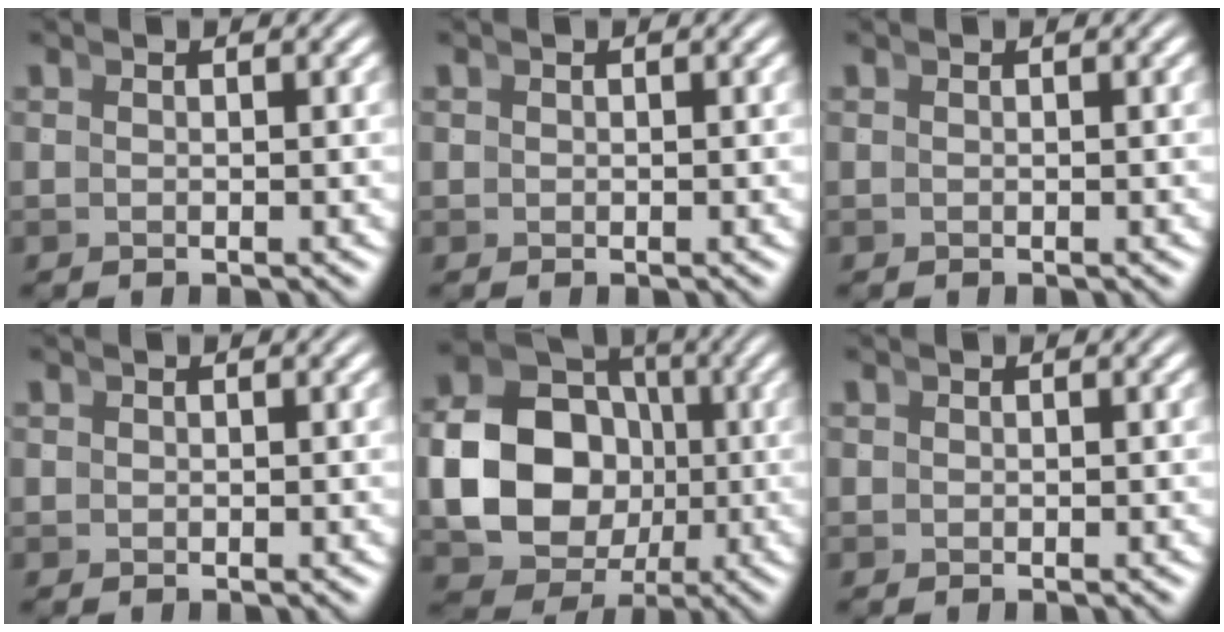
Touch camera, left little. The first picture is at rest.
{"total": 0.0}
{"total": 0.0}
{"total": 0.0}
{"total": 14.0, "force": [-0.3, 12.0, 7.2], "torque": [-0.154, -0.034, 0.002]}
{"total": 0.0}